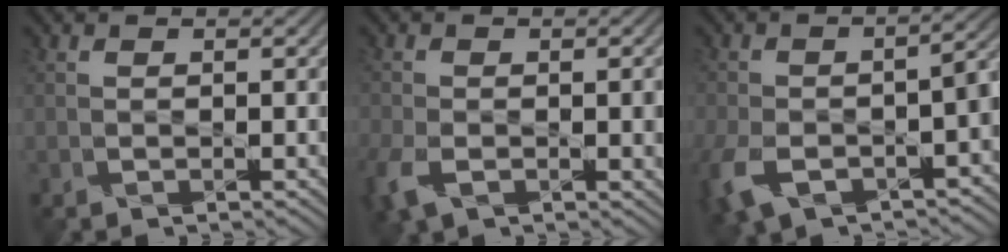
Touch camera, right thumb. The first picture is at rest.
{"total": 5.3, "force": [-2.1, 3.2, 3.7], "torque": [-0.091, -0.018, -0.039]}
{"total": 10.2, "force": [-5.5, 5.4, 6.6], "torque": [-0.132, -0.036, -0.090]}